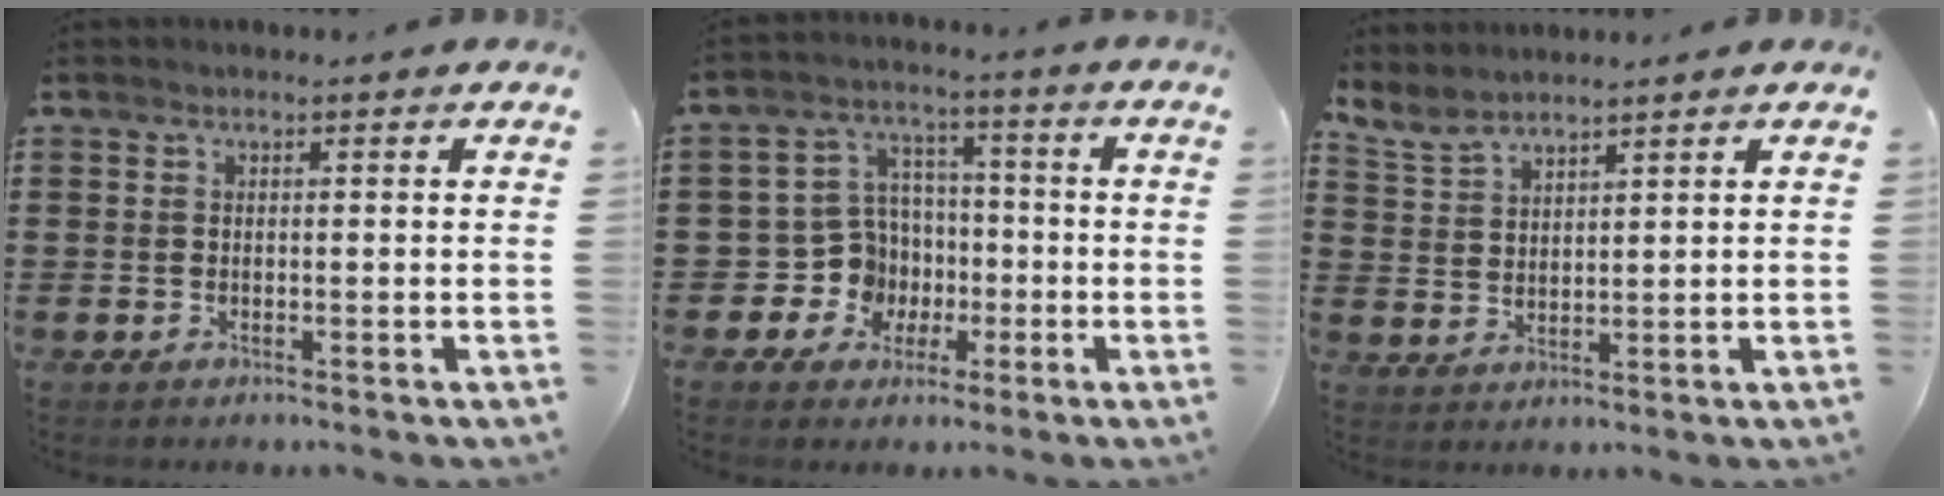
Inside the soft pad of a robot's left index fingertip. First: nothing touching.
{"total": 8.7, "force": [-1.3, 8.2, 2.5], "torque": [-0.094, 0.010, -0.018]}
{"total": 4.0, "force": [3.8, 1.0, 1.0], "torque": [-0.034, -0.011, 0.070]}